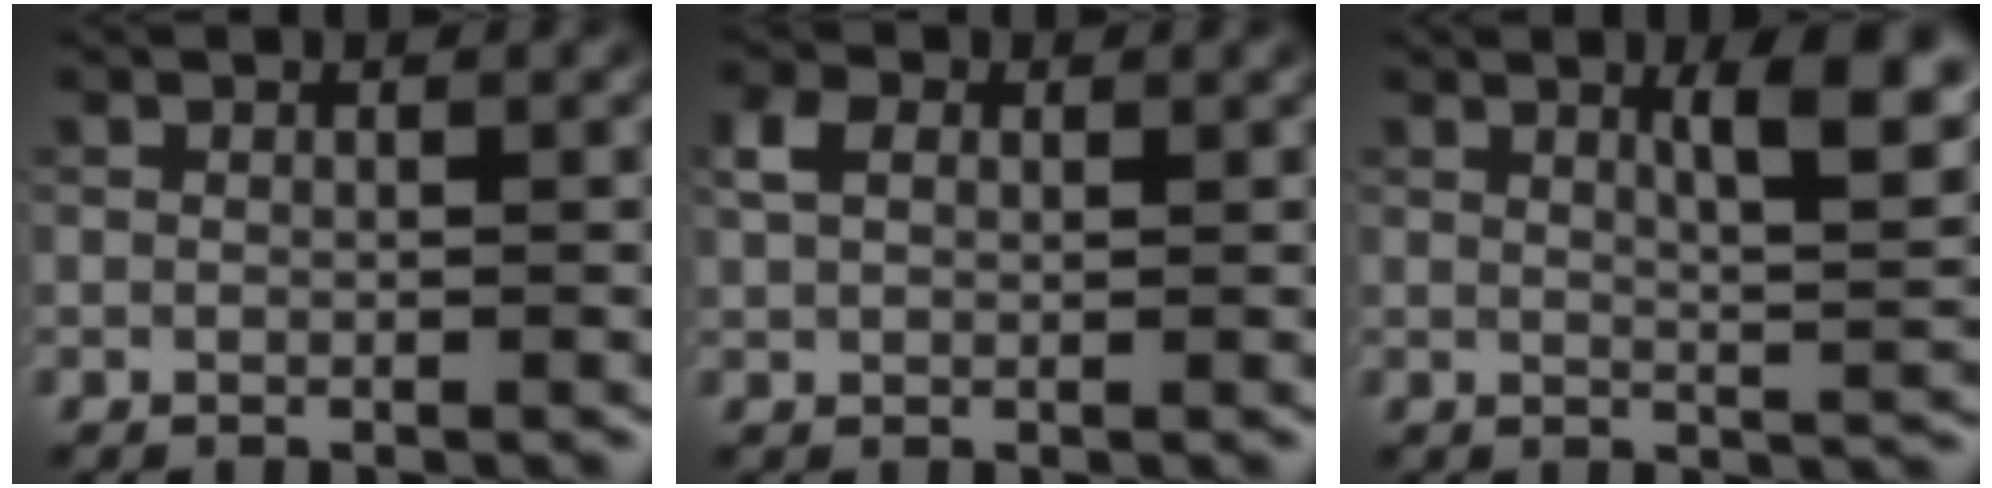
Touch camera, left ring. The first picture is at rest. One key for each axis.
{"total": 2.3, "fx": 0.9, "fy": 1.6, "fz": 1.3, "tx": -0.032, "ty": 0.008, "tz": 0.014}
{"total": 5.7, "fx": 2.7, "fy": 1.5, "fz": 4.9, "tx": -0.059, "ty": 0.000, "tz": 0.039}